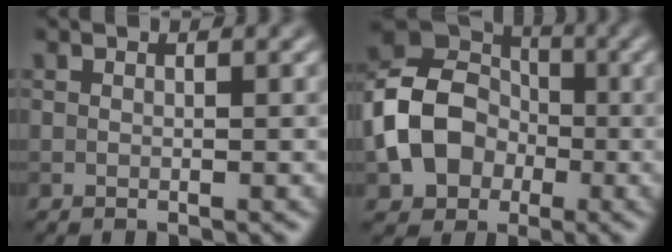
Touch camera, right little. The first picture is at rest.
{"total": 8.6, "force": [-1.8, 6.7, 5.1], "torque": [-0.101, 0.001, -0.045]}